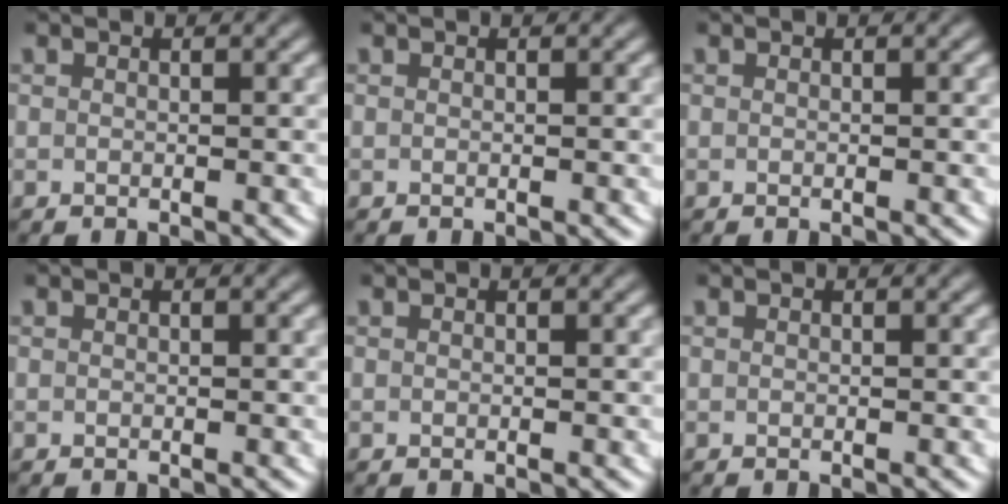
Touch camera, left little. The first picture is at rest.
{"total": 0.0}
{"total": 0.0}
{"total": 0.0}
{"total": 0.0}
{"total": 0.0}